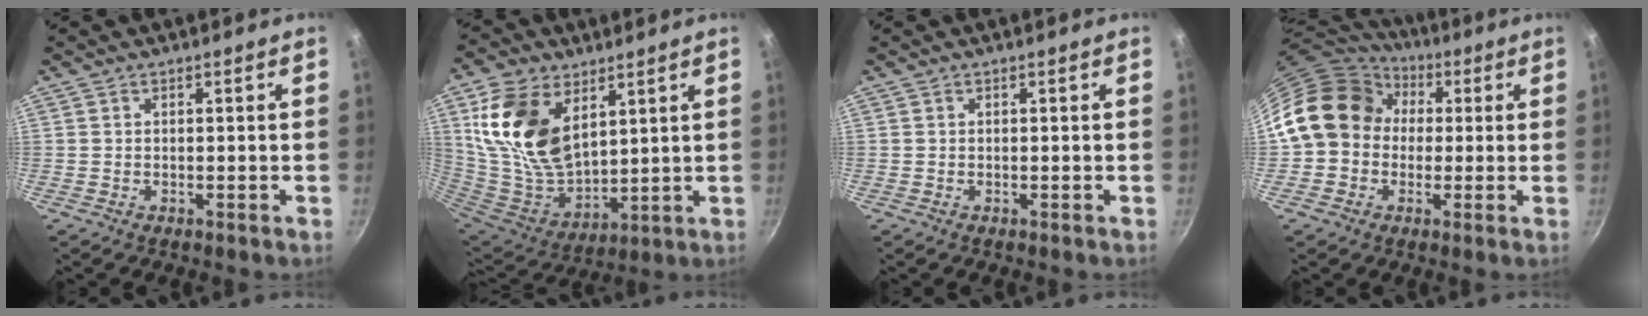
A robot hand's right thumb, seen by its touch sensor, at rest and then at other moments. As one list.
[{"total": 19.4, "force": [7.7, 11.8, 13.4], "torque": [-0.246, -0.047, 0.161]}, {"total": 0.0}, {"total": 15.6, "force": [1.5, 13.3, 7.9], "torque": [-0.105, 0.039, 0.011]}]